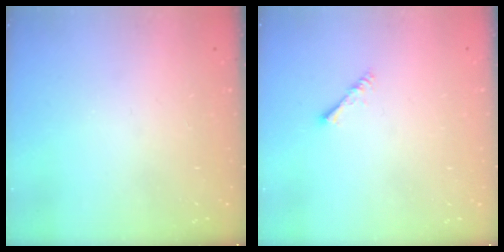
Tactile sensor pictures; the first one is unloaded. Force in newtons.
{"total": 1.4, "press": 1.3, "slide": 0.3}